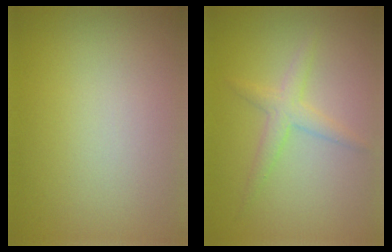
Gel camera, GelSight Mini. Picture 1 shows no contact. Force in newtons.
{"total": 2.1, "press": 2.1, "slide": 0.1}